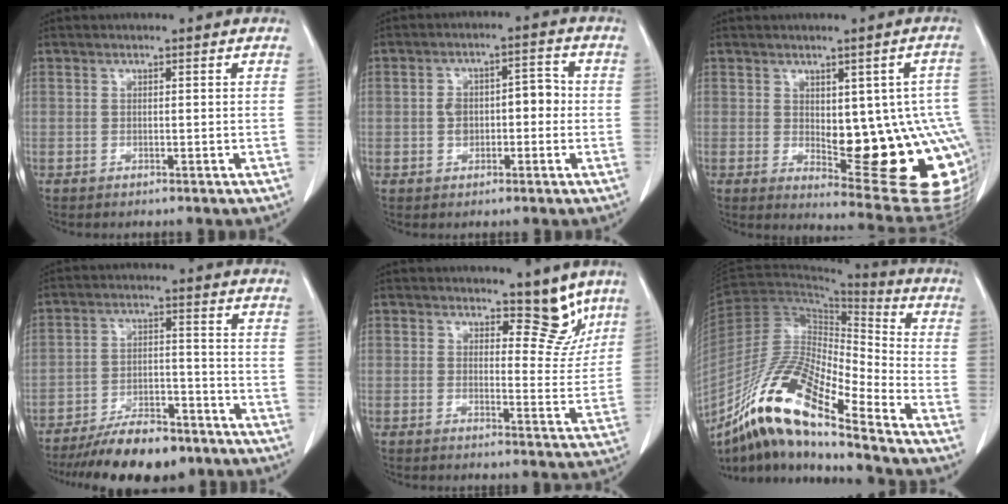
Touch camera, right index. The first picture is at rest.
{"total": 6.1, "force": [-0.5, 3.5, 4.9], "torque": [-0.085, 0.033, -0.006]}
{"total": 18.6, "force": [-2.3, 5.9, 17.4], "torque": [-0.138, 0.012, -0.002]}
{"total": 12.9, "force": [-10.4, 4.2, 6.4], "torque": [-0.093, 0.005, -0.166]}
{"total": 6.2, "force": [4.9, 2.7, 2.7], "torque": [-0.015, -0.021, 0.060]}
{"total": 18.4, "force": [-12.6, 2.7, 13.2], "torque": [-0.258, -0.009, -0.228]}